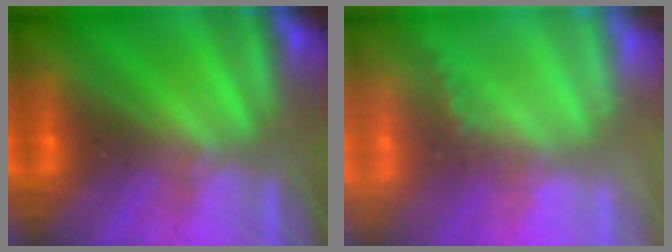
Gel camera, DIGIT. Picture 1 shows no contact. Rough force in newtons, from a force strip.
{"total": 1.7}